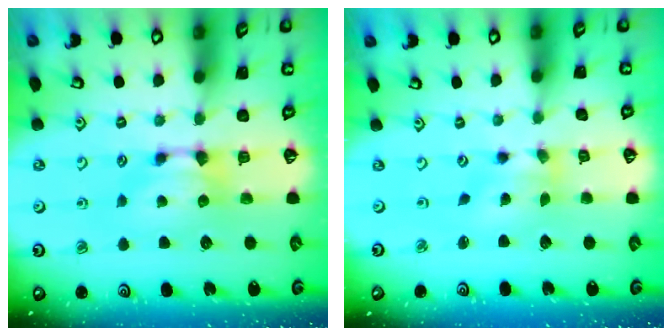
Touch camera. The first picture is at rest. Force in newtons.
{"total": 1.4, "press": 0.8, "slide": 1.2}